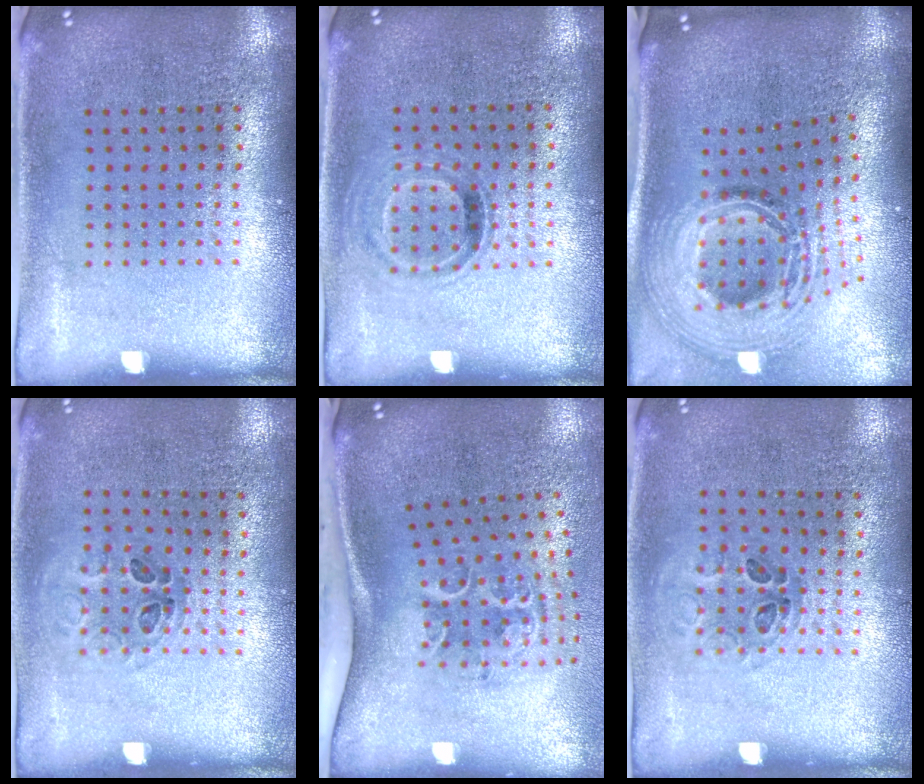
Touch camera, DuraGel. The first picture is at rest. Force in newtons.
{"total": 0.9, "press": 0.8, "slide": 0.4}
{"total": 2.8, "press": 2.0, "slide": 2.0}
{"total": 0.9, "press": 0.6, "slide": 0.7}
{"total": 2.3, "press": 1.3, "slide": 1.9}
{"total": 0.9, "press": 0.6, "slide": 0.7}